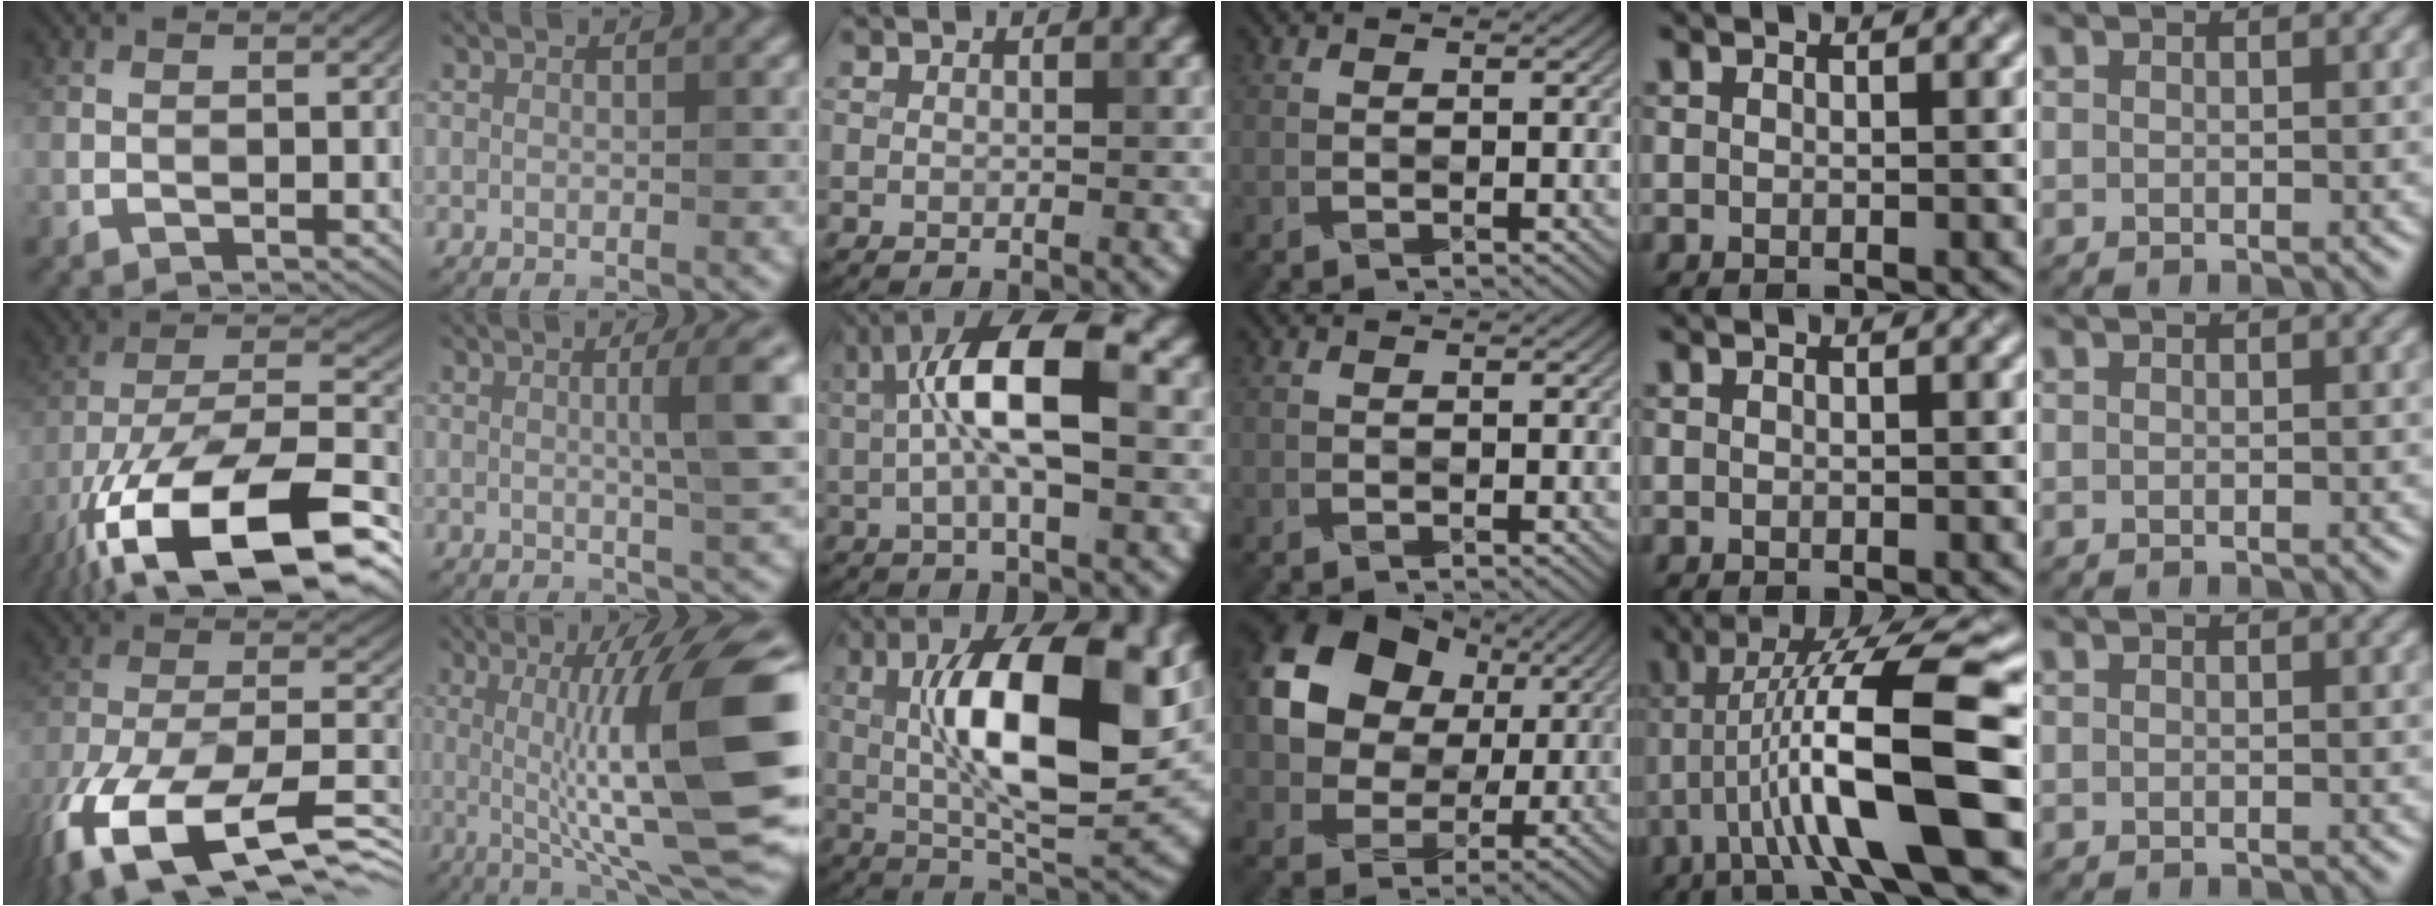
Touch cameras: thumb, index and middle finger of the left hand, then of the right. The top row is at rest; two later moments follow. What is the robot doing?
{"motion": "wrap", "object": "ribbon"}